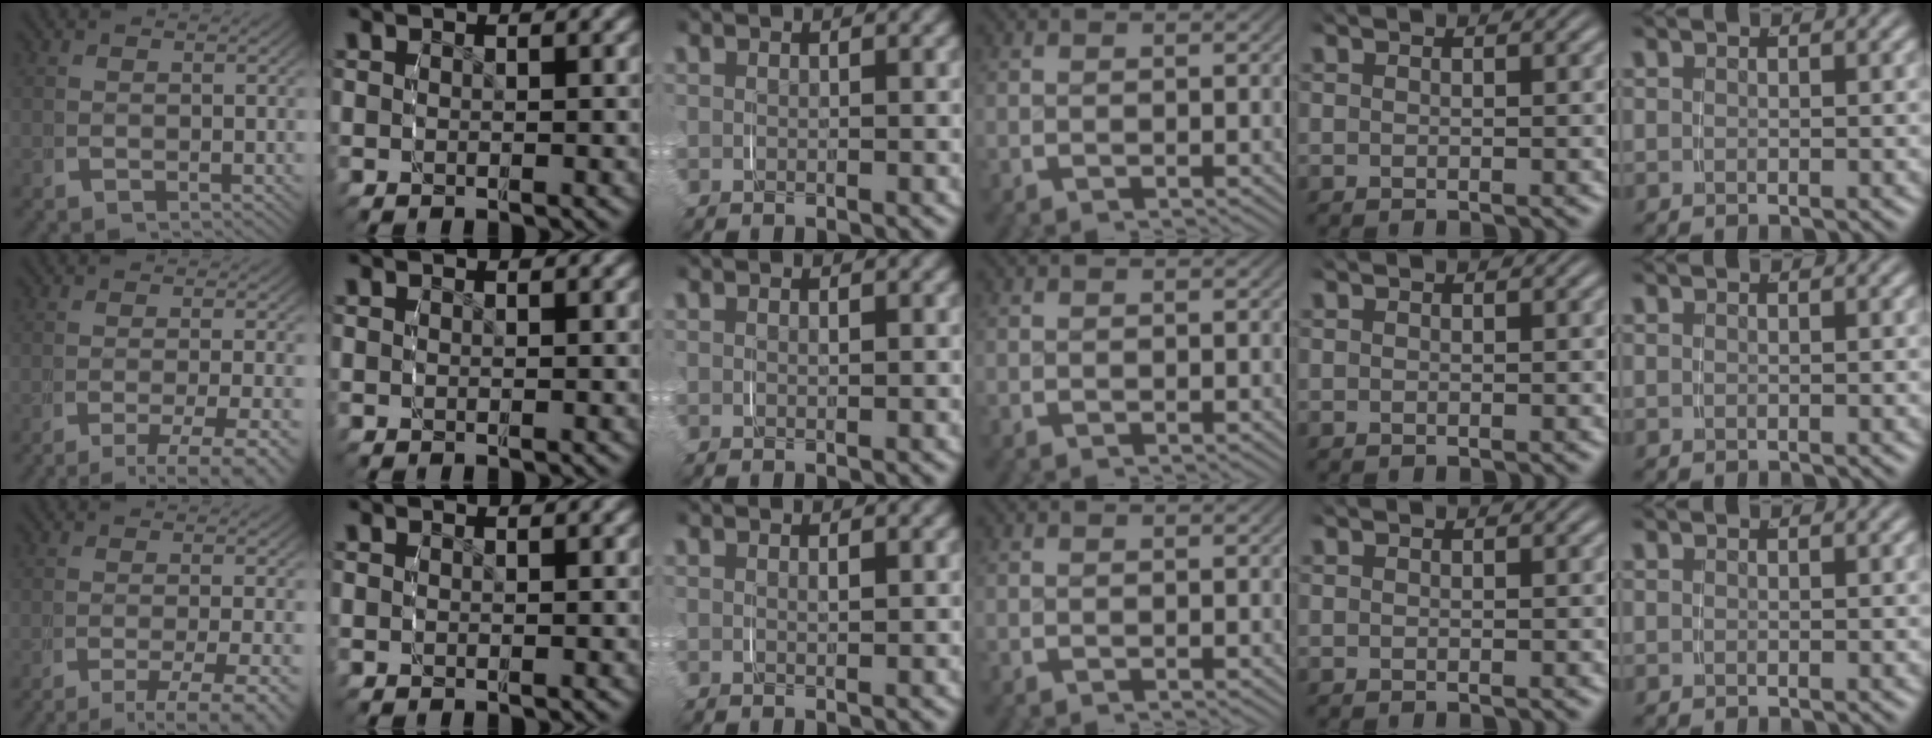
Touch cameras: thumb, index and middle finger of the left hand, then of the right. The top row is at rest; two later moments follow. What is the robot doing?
{"motion": "grasp_and_lifting", "object": "measuring cup"}